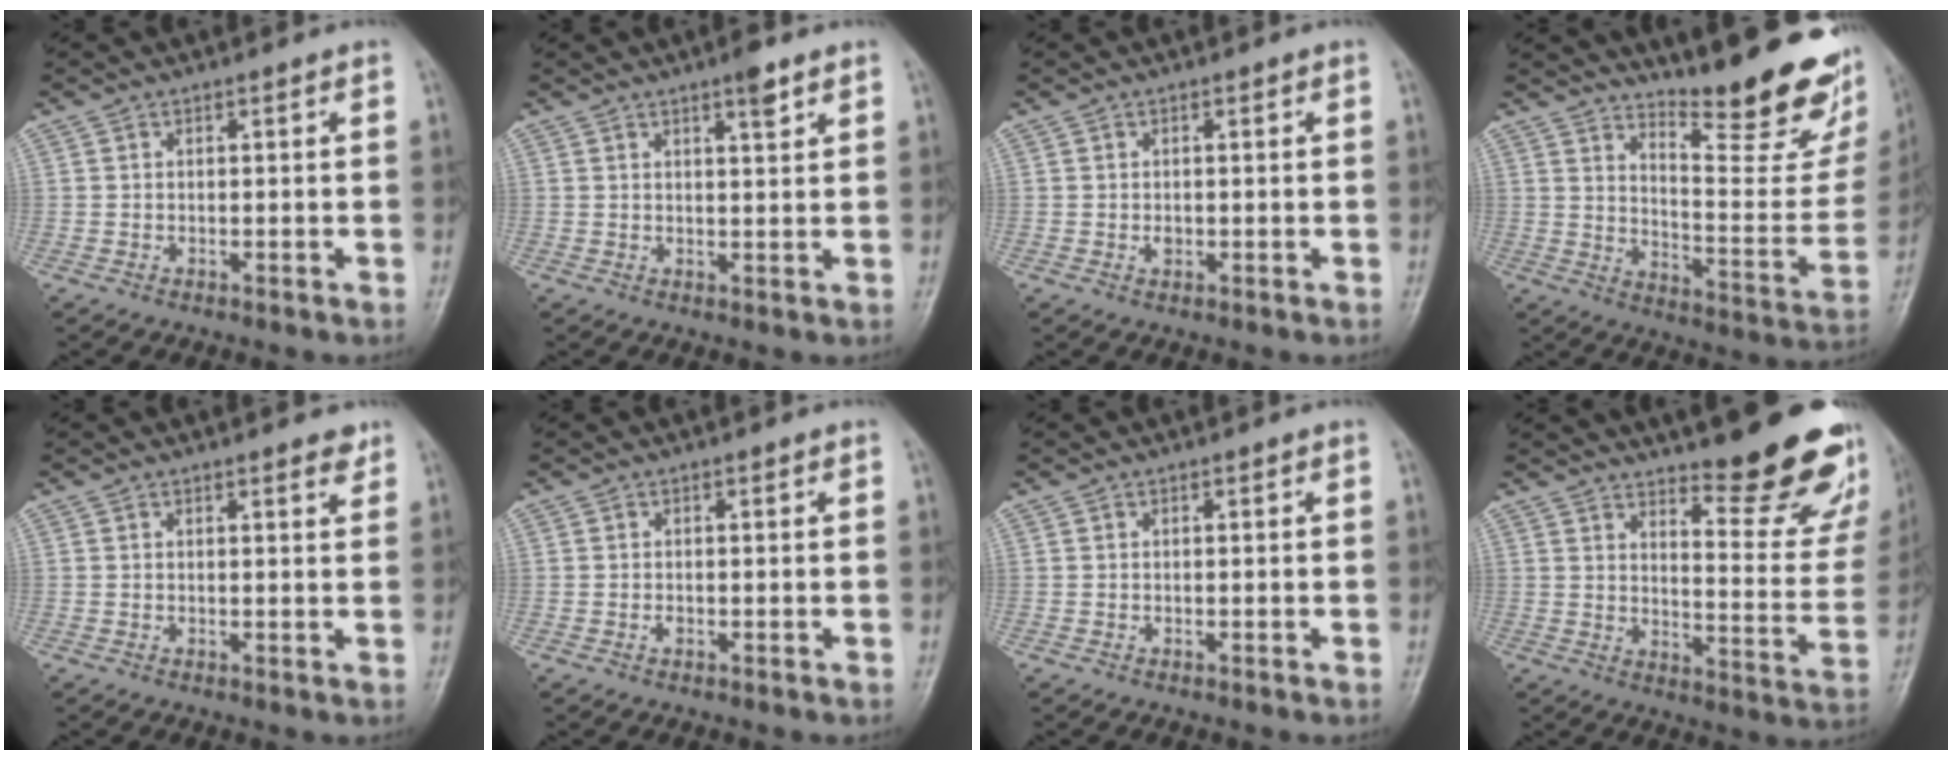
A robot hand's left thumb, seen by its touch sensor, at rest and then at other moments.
{"total": 3.5, "force": [2.2, 0.8, 2.6], "torque": [-0.033, -0.012, 0.031]}
{"total": 1.2, "force": [-0.1, 0.9, 0.7], "torque": [-0.006, 0.000, -0.001]}
{"total": 23.8, "force": [18.2, 5.7, 14.2], "torque": [-0.165, -0.137, 0.249]}
{"total": 2.1, "force": [1.6, 0.7, 1.2], "torque": [-0.009, -0.009, 0.018]}
{"total": 0.7, "force": [-0.2, 0.5, 0.5], "torque": [-0.006, 0.000, -0.005]}
{"total": 0.0}
{"total": 20.8, "force": [15.5, 5.2, 12.8], "torque": [-0.127, -0.115, 0.198]}